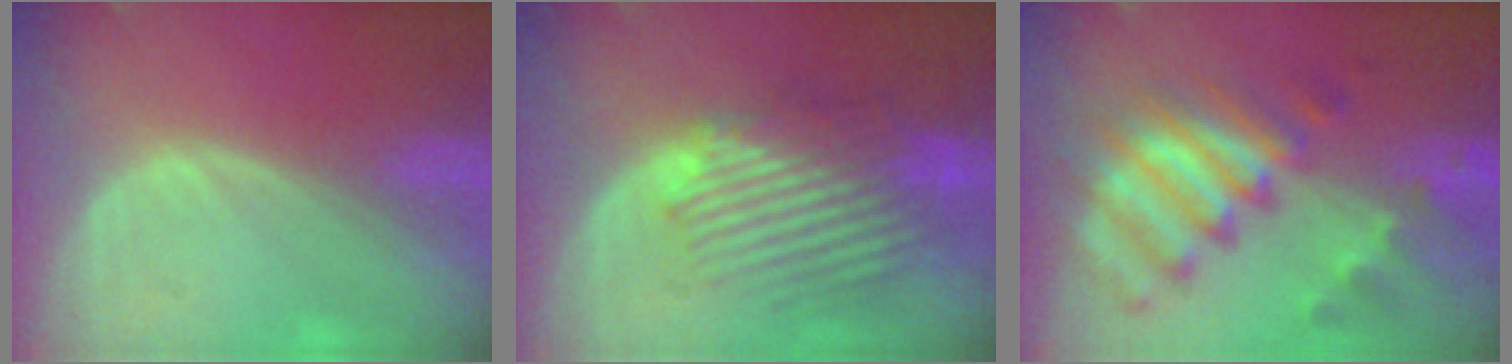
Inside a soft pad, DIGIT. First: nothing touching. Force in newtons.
{"total": 10.2, "press": 9.2, "slide": 4.3}
{"total": 11.5, "press": 9.8, "slide": 6.0}